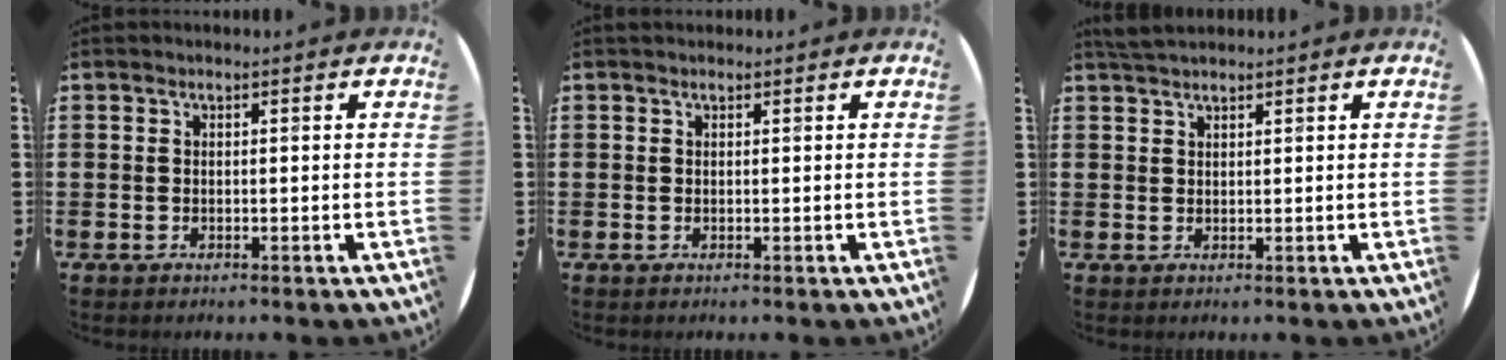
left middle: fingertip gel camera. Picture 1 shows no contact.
{"total": 0.0}
{"total": 1.8, "force": [1.7, 0.3, 0.4], "torque": [-0.011, 0.003, 0.033]}